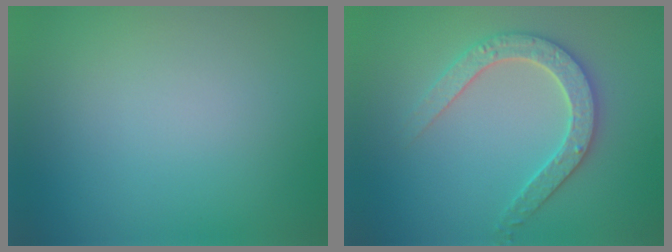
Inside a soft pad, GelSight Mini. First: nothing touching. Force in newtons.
{"total": 3.3, "press": 3.3, "slide": 0.6}